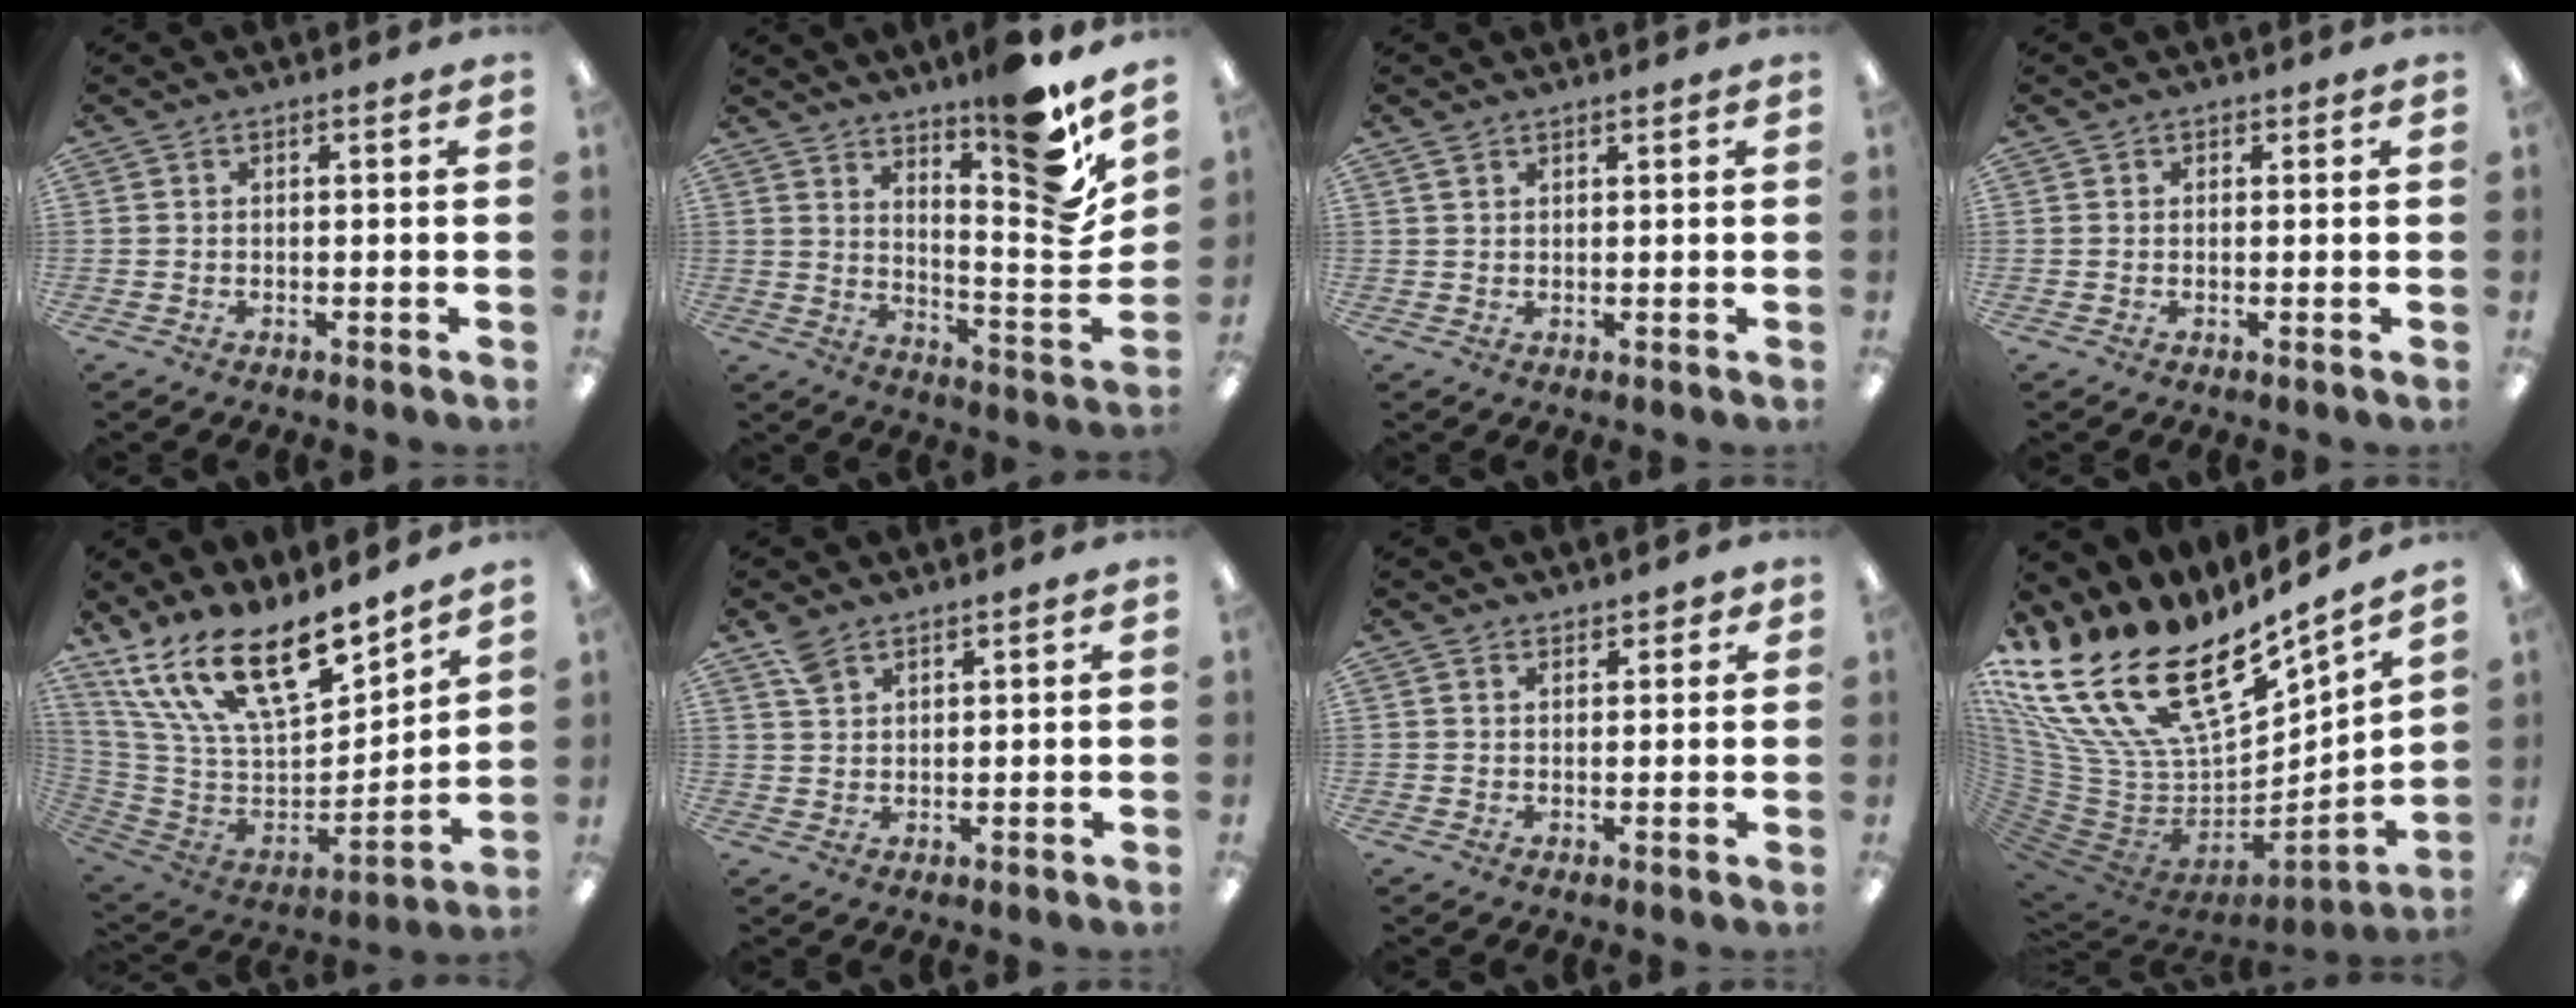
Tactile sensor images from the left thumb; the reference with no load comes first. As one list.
[{"total": 15.1, "force": [11.1, 2.1, 10.1], "torque": [-0.127, -0.110, 0.172]}, {"total": 1.4, "force": [1.2, 0.5, 0.5], "torque": [-0.011, -0.002, 0.024]}, {"total": 0.5, "force": [0.4, 0.4, -0.1], "torque": [0.009, -0.002, 0.005]}, {"total": 23.2, "force": [15.4, 9.1, 14.9], "torque": [-0.284, -0.104, 0.277]}, {"total": 3.9, "force": [3.2, 1.7, 1.6], "torque": [-0.029, -0.012, 0.060]}, {"total": 2.1, "force": [1.9, 1.0, 0.3], "torque": [0.000, -0.006, 0.034]}, {"total": 29.6, "force": [14.0, 15.4, 21.0], "torque": [-0.376, -0.111, 0.297]}]